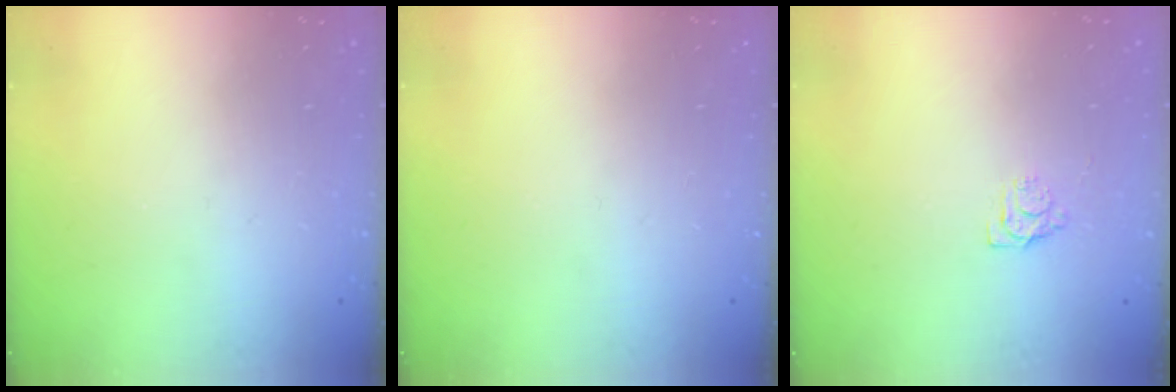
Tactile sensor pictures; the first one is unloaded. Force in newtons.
{"total": 0.0}
{"total": 4.7, "press": 4.6, "slide": 0.7}